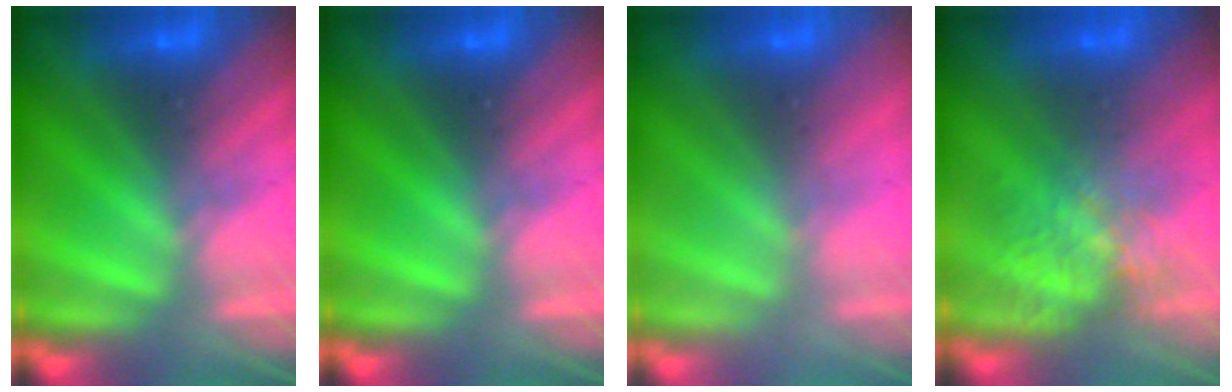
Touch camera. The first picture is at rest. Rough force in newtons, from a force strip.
{"total": 0.0}
{"total": 2.8}
{"total": 7.6}